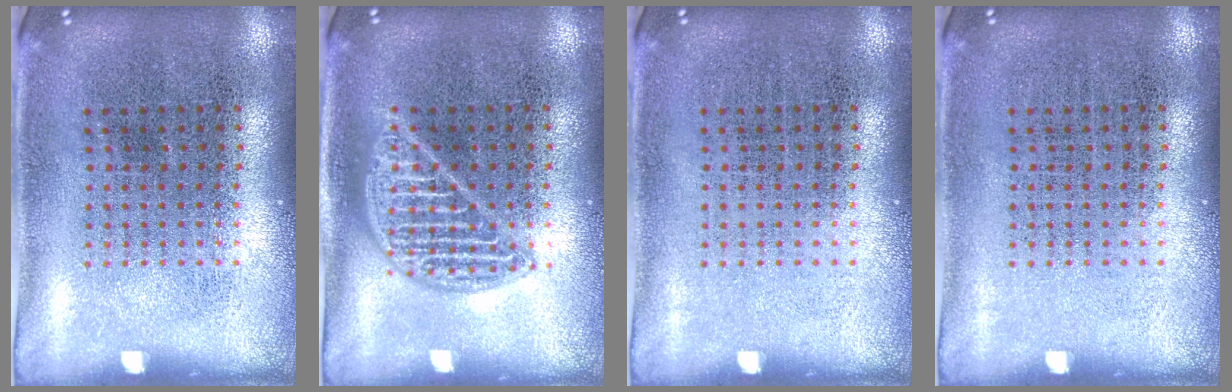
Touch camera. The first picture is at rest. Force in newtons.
{"total": 2.2, "press": 2.2, "slide": 0.2}
{"total": 0.0}
{"total": 0.0}